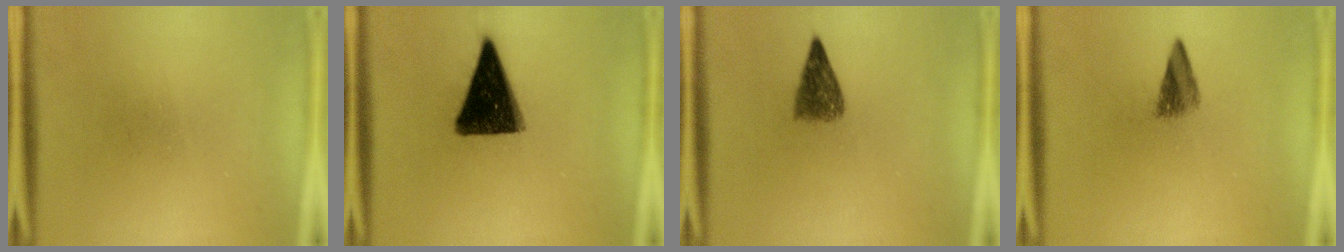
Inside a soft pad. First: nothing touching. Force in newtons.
{"total": 14.2}
{"total": 4.1}
{"total": 2.9}